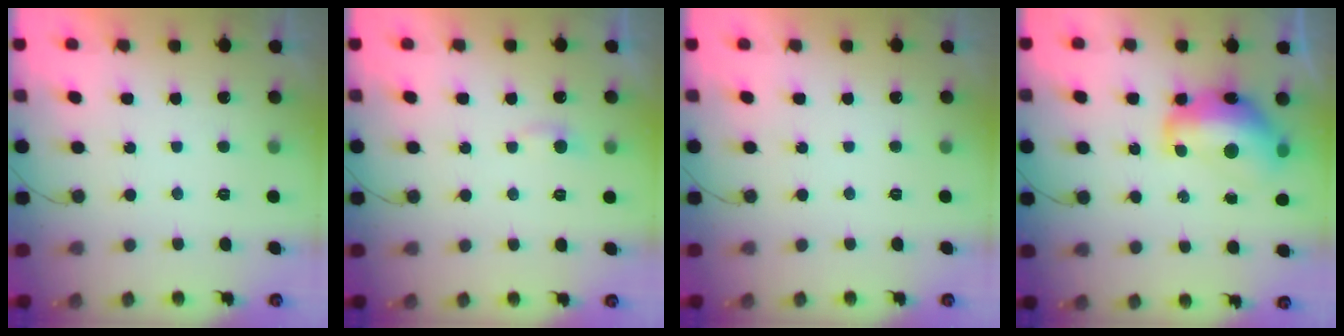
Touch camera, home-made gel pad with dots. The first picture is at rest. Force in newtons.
{"total": 3.0, "press": 3.0, "slide": 0.3}
{"total": 0.0}
{"total": 14.7, "press": 14.6, "slide": 1.4}